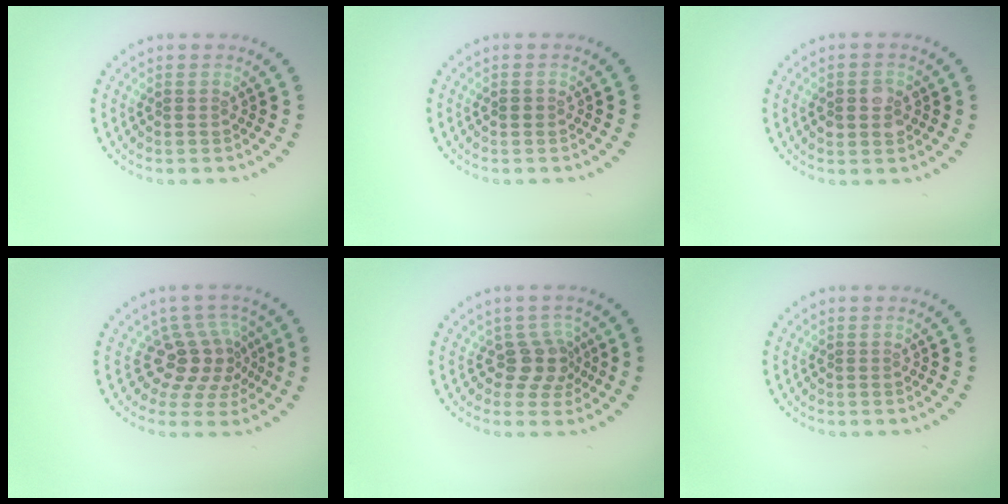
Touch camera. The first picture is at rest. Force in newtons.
{"total": 0.7, "press": 0.7, "slide": 0.1}
{"total": 2.5, "press": 2.5, "slide": 0.2}
{"total": 3.9, "press": 3.0, "slide": 2.5}
{"total": 2.7, "press": 2.1, "slide": 1.7}
{"total": 0.0}